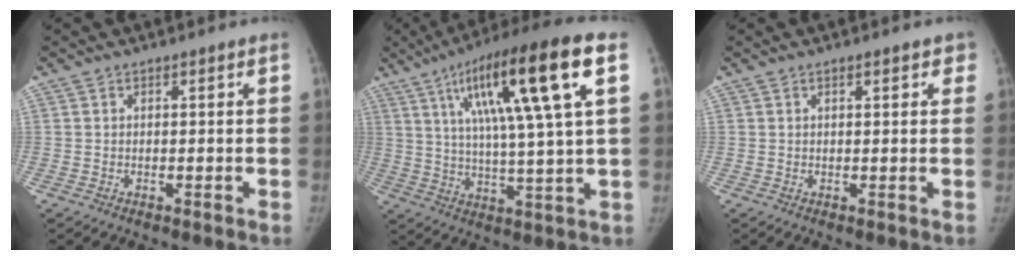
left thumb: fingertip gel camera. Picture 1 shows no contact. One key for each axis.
{"total": 20.8, "fx": 7.7, "fy": 2.7, "fz": 19.1, "tx": -0.314, "ty": 0.001, "tz": 0.119}
{"total": 2.5, "fx": 1.4, "fy": 1.1, "fz": 1.7, "tx": -0.009, "ty": -0.001, "tz": 0.014}